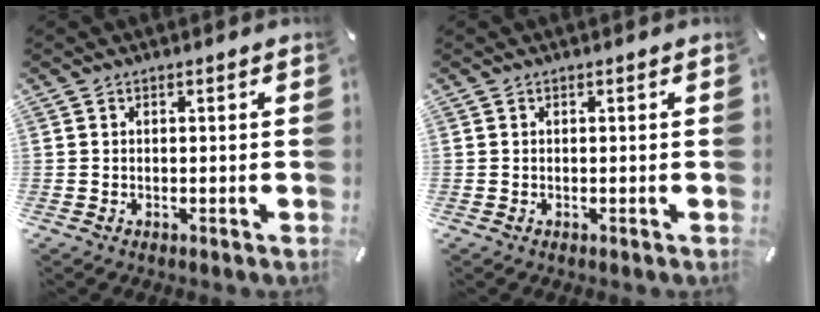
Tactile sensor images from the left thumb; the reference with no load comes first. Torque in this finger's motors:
{"motor_torque": [-0.08, -0.06, -0.01, 0.01, 0.00]}